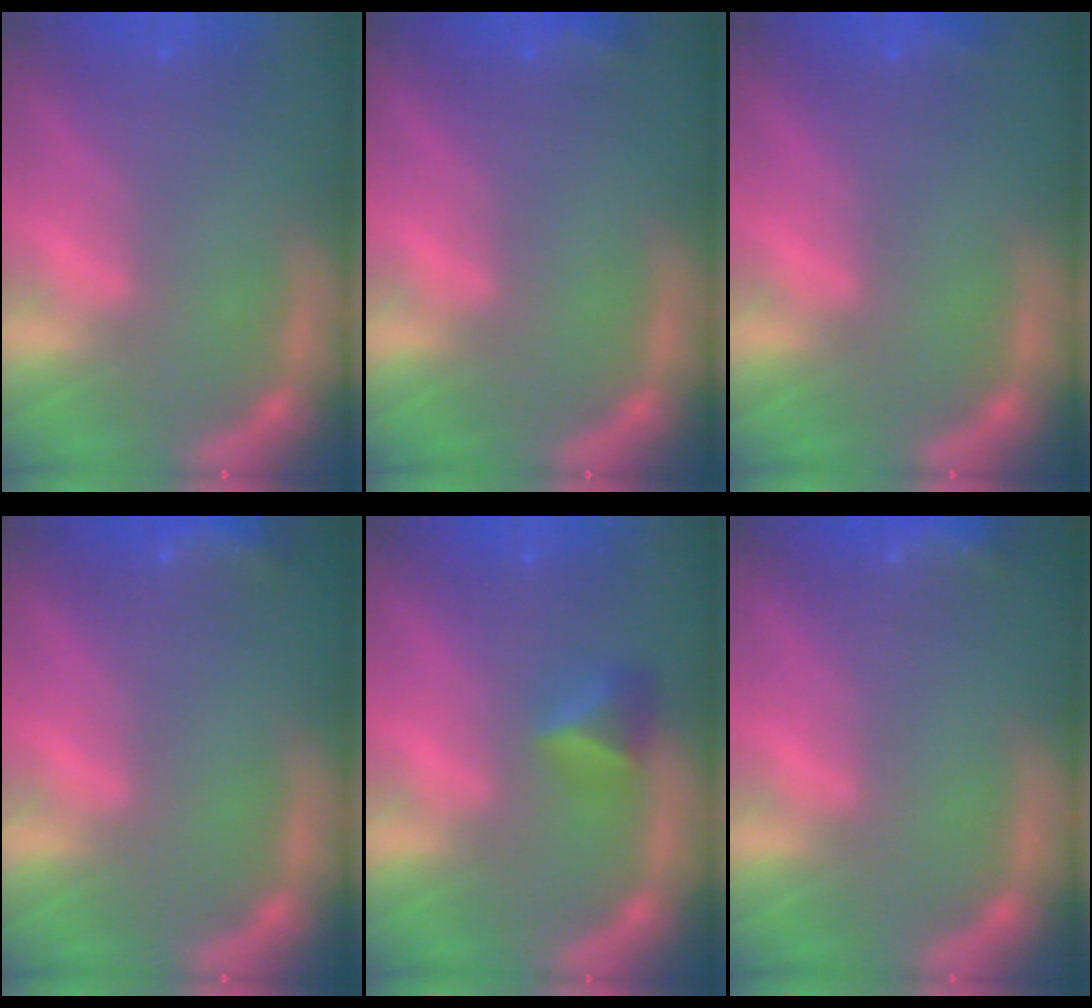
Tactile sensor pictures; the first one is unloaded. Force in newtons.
{"total": 1.4}
{"total": 0.9}
{"total": 3.9}
{"total": 2.4}
{"total": 3.4}